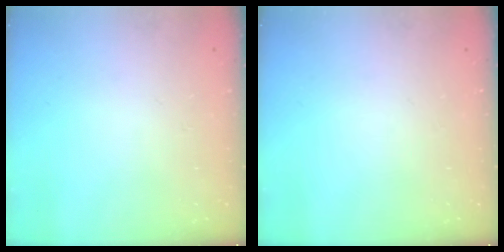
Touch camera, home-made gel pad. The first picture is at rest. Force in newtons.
{"total": 0.0}